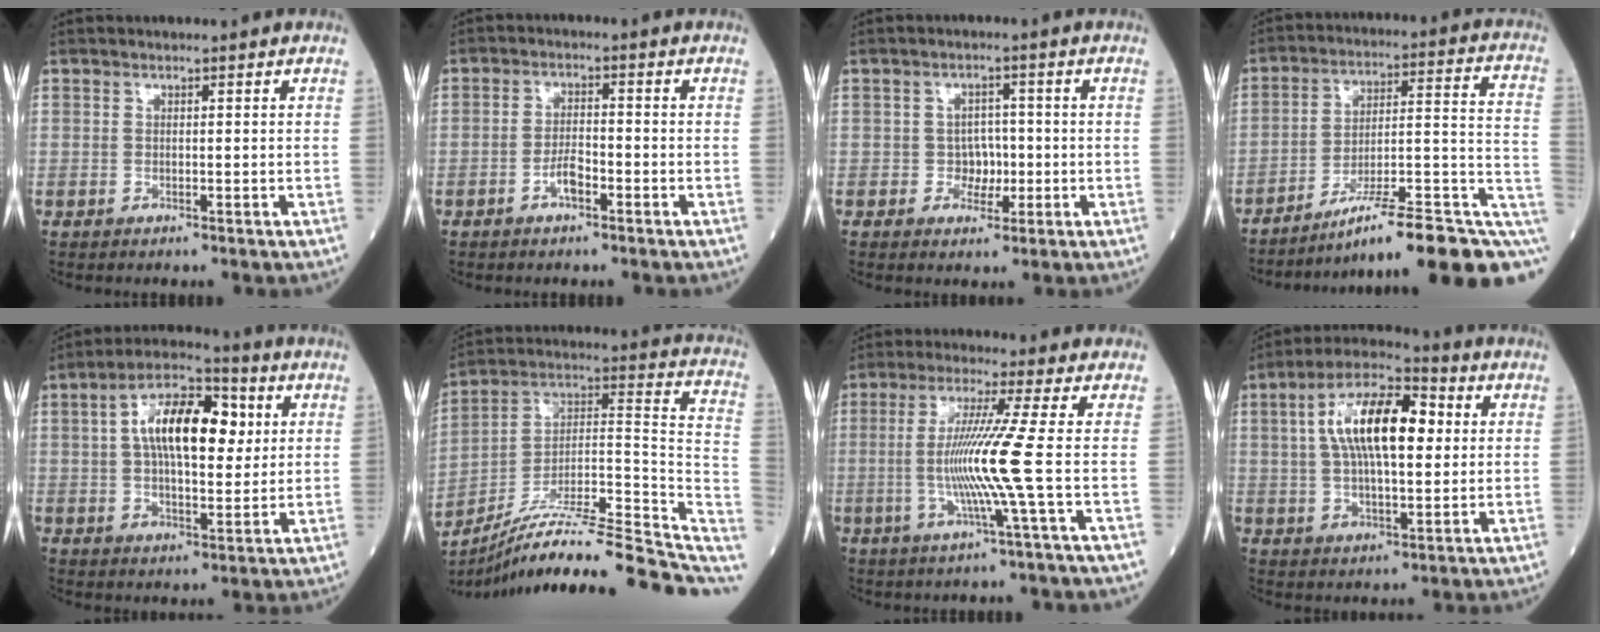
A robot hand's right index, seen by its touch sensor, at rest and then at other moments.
{"total": 3.1, "force": [-1.7, 1.0, 2.4], "torque": [-0.043, 0.004, -0.033]}
{"total": 3.3, "force": [-0.7, 2.8, 1.6], "torque": [-0.013, 0.008, -0.010]}
{"total": 19.7, "force": [-11.0, 2.5, 16.2], "torque": [-0.165, 0.035, -0.159]}
{"total": 13.3, "force": [3.2, 5.4, 11.8], "torque": [-0.210, 0.031, 0.048]}
{"total": 24.2, "force": [-19.9, 2.1, 13.5], "torque": [-0.156, 0.033, -0.312]}
{"total": 9.3, "force": [-1.1, -2.5, 8.9], "torque": [-0.181, -0.012, -0.020]}
{"total": 14.2, "force": [2.9, 5.0, 13.0], "torque": [-0.243, 0.030, 0.044]}